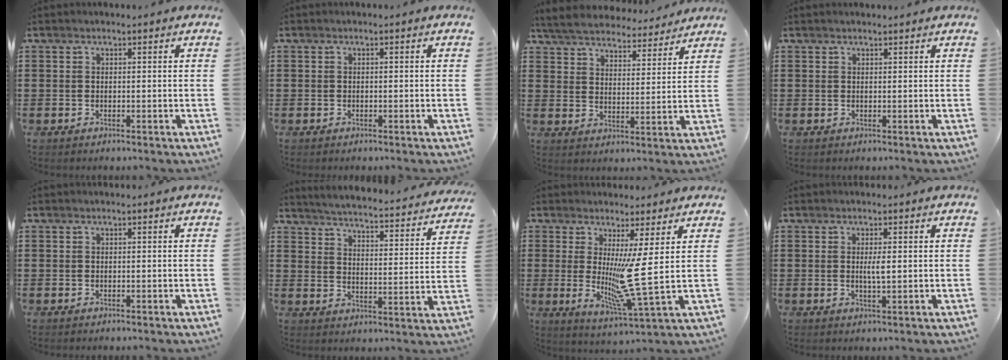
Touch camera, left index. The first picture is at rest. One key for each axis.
{"total": 0.0}
{"total": 5.8, "fx": 5.7, "fy": 0.6, "fz": 1.0, "tx": -0.048, "ty": -0.036, "tz": 0.098}
{"total": 0.7, "fx": 0.7, "fy": 0.0, "fz": 0.1, "tx": -0.003, "ty": 0.000, "tz": 0.014}
{"total": 0.0}
{"total": 3.8, "fx": 3.7, "fy": -0.6, "fz": 0.6, "tx": -0.034, "ty": -0.039, "tz": 0.056}
{"total": 8.6, "fx": 1.6, "fy": -0.7, "fz": 8.4, "tx": -0.139, "ty": -0.038, "tz": 0.022}
{"total": 2.4, "fx": 0.3, "fy": 0.4, "fz": 2.3, "tx": -0.046, "ty": -0.002, "tz": 0.003}